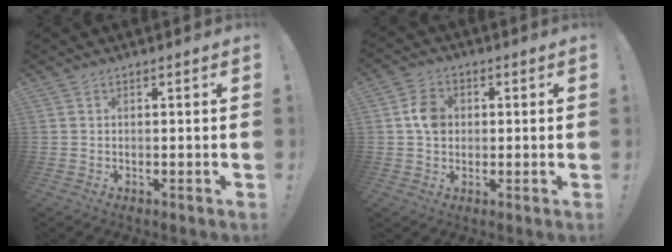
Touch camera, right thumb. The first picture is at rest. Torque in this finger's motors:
{"motor_torque": [0.76, 0.93, 0.49, -0.08, 0.00]}